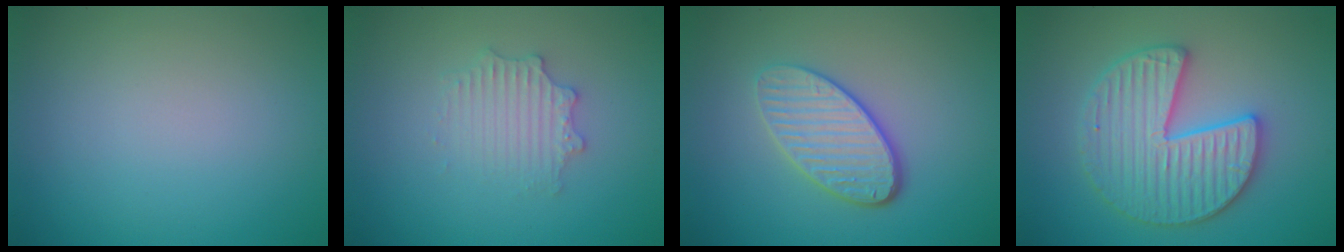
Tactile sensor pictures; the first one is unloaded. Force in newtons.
{"total": 2.6, "press": 2.6, "slide": 0.4}
{"total": 4.2, "press": 3.4, "slide": 2.6}
{"total": 6.0, "press": 5.9, "slide": 1.0}